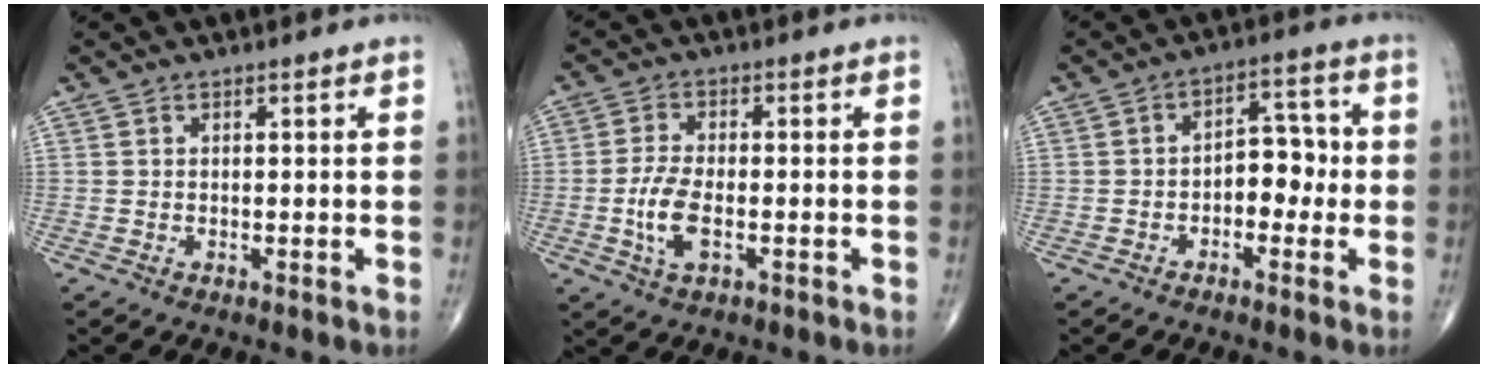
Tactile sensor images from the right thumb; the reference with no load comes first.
{"total": 6.4, "force": [-1.6, 2.9, 5.4], "torque": [-0.118, 0.004, -0.031]}
{"total": 6.7, "force": [-1.2, 4.3, 5.0], "torque": [-0.044, 0.029, -0.029]}